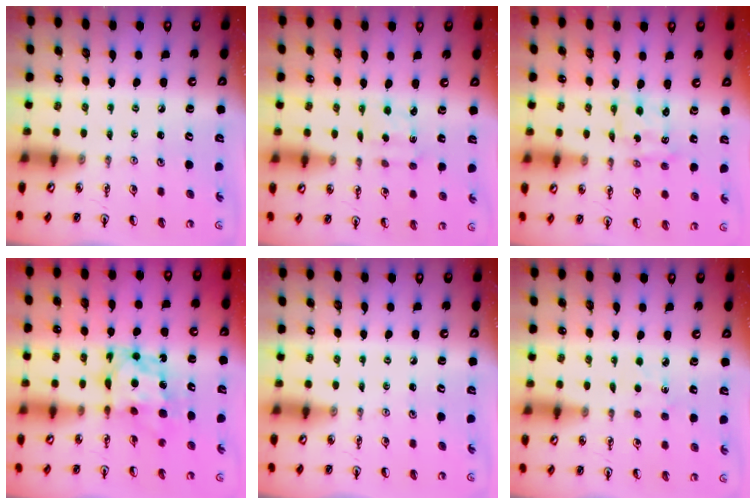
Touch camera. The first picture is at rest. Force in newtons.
{"total": 1.6, "press": 1.5, "slide": 0.6}
{"total": 1.6, "press": 1.3, "slide": 0.8}
{"total": 6.7, "press": 6.7, "slide": 0.6}
{"total": 0.0}
{"total": 2.9, "press": 2.9, "slide": 0.3}